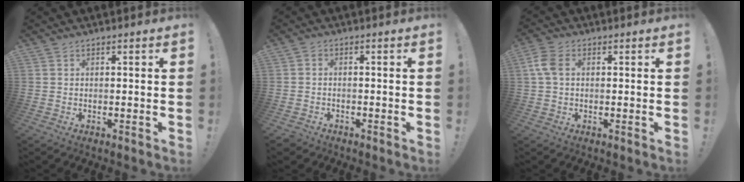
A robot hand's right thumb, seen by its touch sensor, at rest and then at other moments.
{"total": 2.0, "force": [-1.2, 1.5, 0.7], "torque": [-0.017, 0.007, -0.021]}
{"total": 5.5, "force": [0.9, 3.5, 4.1], "torque": [-0.087, 0.006, 0.016]}